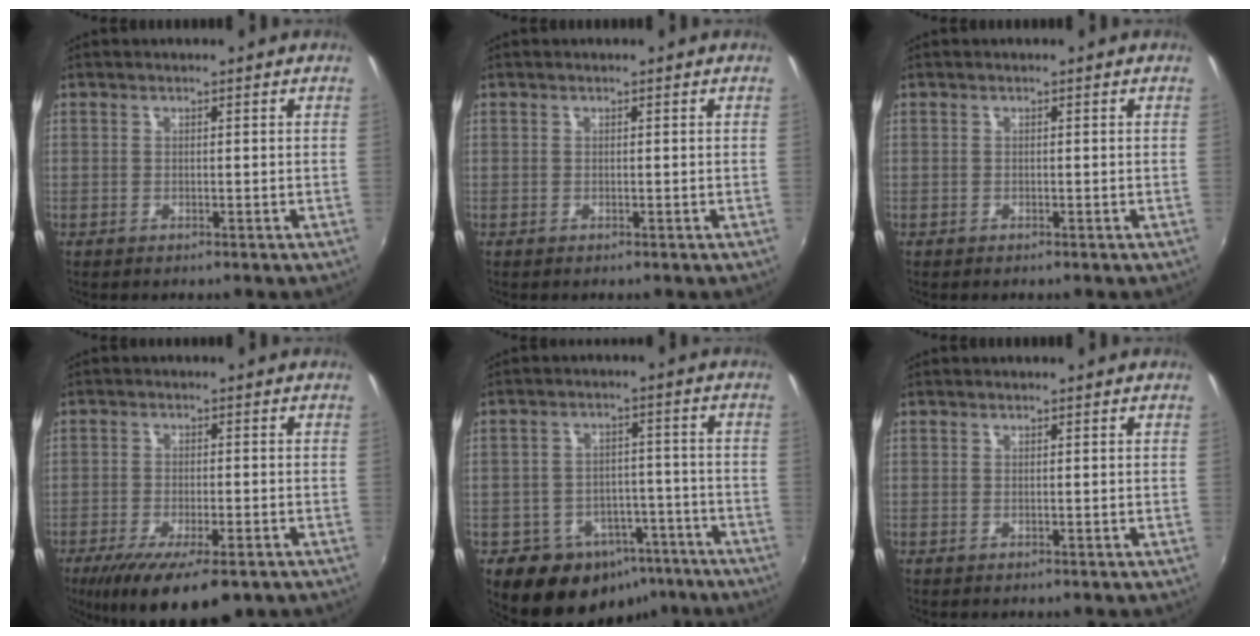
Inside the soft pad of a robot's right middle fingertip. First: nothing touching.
{"total": 0.0}
{"total": 0.0}
{"total": 12.9, "force": [-8.3, 4.1, 8.9], "torque": [-0.176, -0.039, -0.132]}
{"total": 14.0, "force": [-8.5, 9.9, 5.0], "torque": [-0.103, 0.028, -0.093]}
{"total": 0.0}